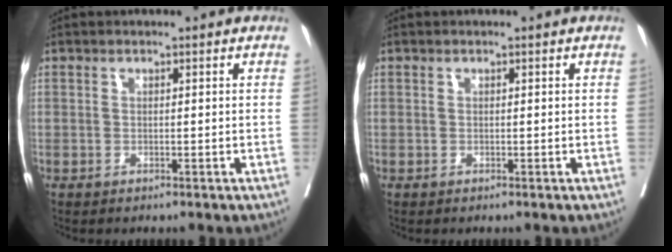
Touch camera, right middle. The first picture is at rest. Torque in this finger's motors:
{"motor_torque": [0.05, -0.21, 0.01, 0.00]}